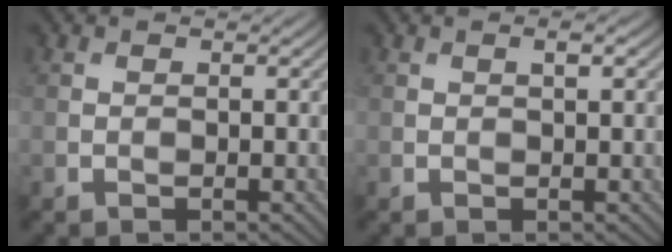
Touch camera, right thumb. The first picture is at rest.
{"total": 0.9, "force": [0.3, 0.1, 0.9], "torque": [-0.014, 0.003, 0.005]}